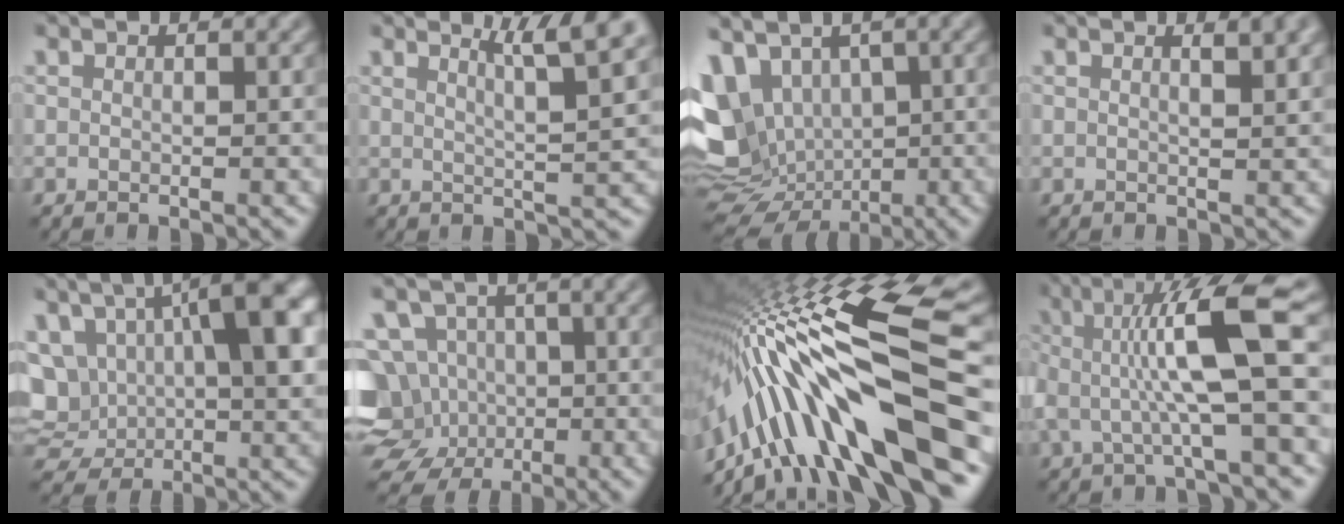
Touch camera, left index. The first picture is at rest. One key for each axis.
{"total": 4.9, "fx": 2.9, "fy": 0.7, "fz": 3.9, "tx": -0.053, "ty": 0.004, "tz": 0.048}
{"total": 10.5, "fx": 0.3, "fy": 8.0, "fz": 6.8, "tx": -0.145, "ty": -0.012, "tz": 0.025}
{"total": 2.6, "fx": 1.3, "fy": 0.9, "fz": 2.0, "tx": -0.015, "ty": 0.005, "tz": 0.015}
{"total": 15.5, "fx": 3.0, "fy": 9.0, "fz": 12.2, "tx": -0.211, "ty": 0.008, "tz": 0.059}
{"total": 11.6, "fx": -2.5, "fy": 10.3, "fz": 4.7, "tx": -0.102, "ty": 0.016, "tz": -0.062}
{"total": 15.2, "fx": -4.8, "fy": 3.3, "fz": 14.0, "tx": -0.245, "ty": 0.039, "tz": -0.072}
{"total": 8.2, "fx": 0.7, "fy": 1.5, "fz": 8.0, "tx": -0.136, "ty": 0.005, "tz": 0.011}